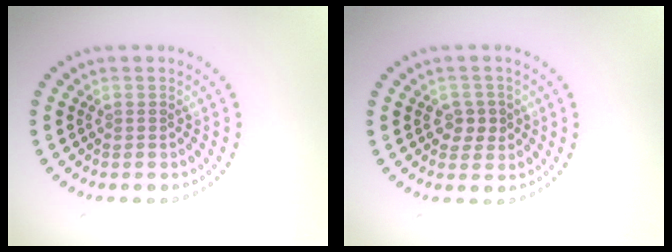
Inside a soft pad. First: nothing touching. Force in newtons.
{"total": 1.9, "press": 1.8, "slide": 0.6}